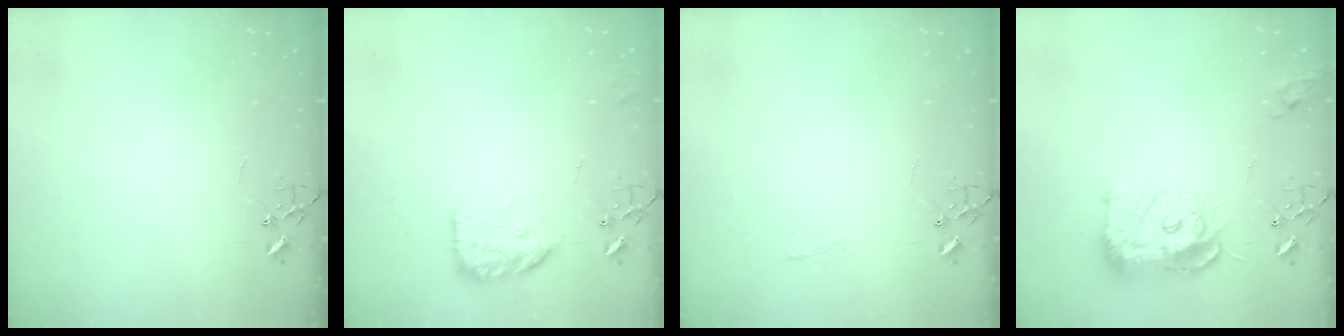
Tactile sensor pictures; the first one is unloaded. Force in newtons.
{"total": 14.0, "press": 14.0, "slide": 1.0}
{"total": 3.7, "press": 3.6, "slide": 0.5}
{"total": 13.5, "press": 13.4, "slide": 1.2}